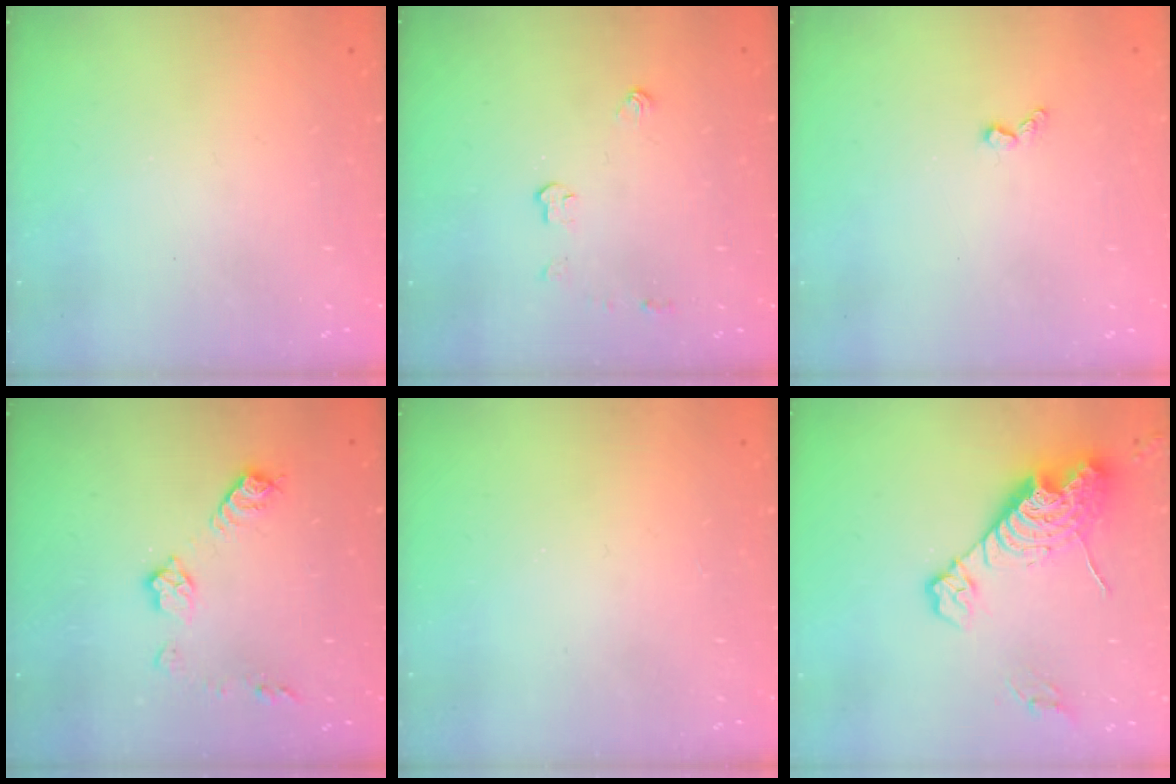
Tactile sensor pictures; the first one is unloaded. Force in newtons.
{"total": 3.9, "press": 3.9, "slide": 0.4}
{"total": 3.3, "press": 3.2, "slide": 0.5}
{"total": 9.2, "press": 9.2, "slide": 0.3}
{"total": 0.0}
{"total": 14.0, "press": 13.9, "slide": 1.3}